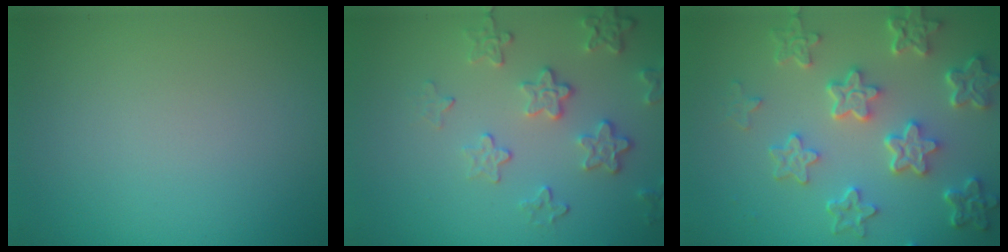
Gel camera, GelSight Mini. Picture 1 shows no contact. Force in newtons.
{"total": 3.4, "press": 2.8, "slide": 2.0}
{"total": 6.6, "press": 5.0, "slide": 4.3}